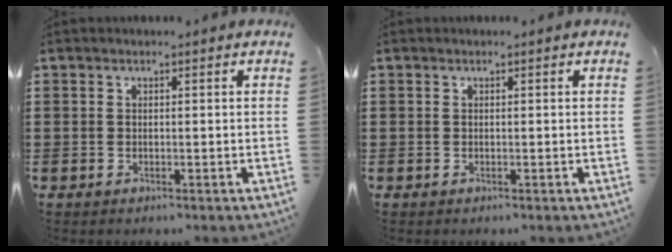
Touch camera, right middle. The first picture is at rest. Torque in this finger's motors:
{"motor_torque": [-0.65, 0.58, 0.00, -0.01]}